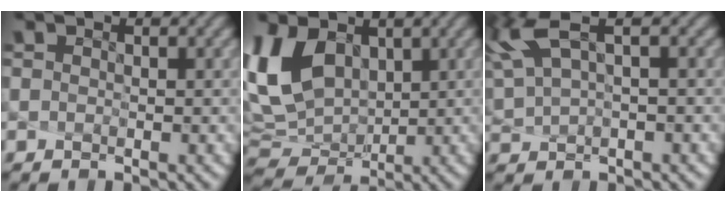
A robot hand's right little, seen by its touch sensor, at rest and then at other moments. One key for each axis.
{"total": 8.6, "fx": 1.9, "fy": 5.8, "fz": 6.0, "tx": -0.155, "ty": 0.000, "tz": 0.043}
{"total": 4.2, "fx": 2.1, "fy": 1.1, "fz": 3.5, "tx": -0.102, "ty": 0.013, "tz": 0.057}